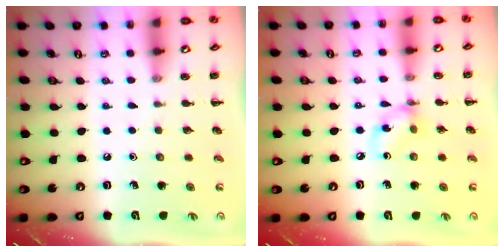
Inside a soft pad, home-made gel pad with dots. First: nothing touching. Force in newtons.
{"total": 5.5, "press": 5.5, "slide": 0.6}